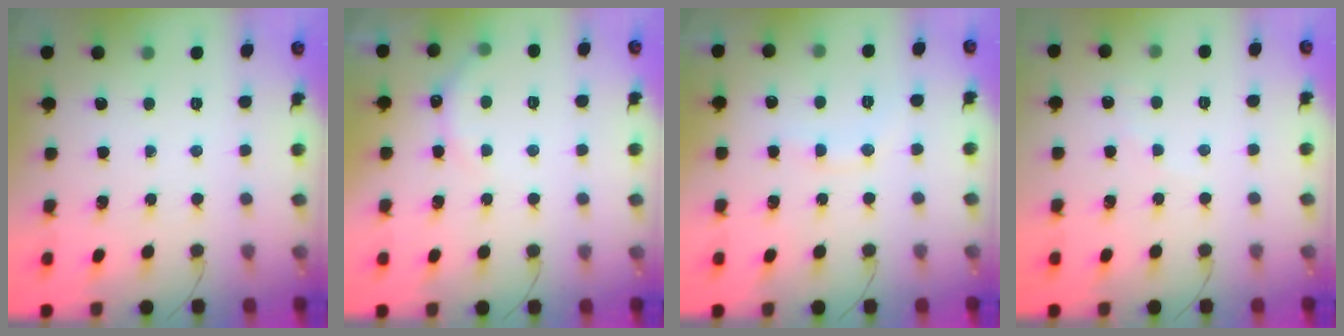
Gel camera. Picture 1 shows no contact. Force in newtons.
{"total": 6.2, "press": 6.1, "slide": 1.1}
{"total": 8.0, "press": 7.8, "slide": 1.6}
{"total": 3.4, "press": 3.3, "slide": 1.0}